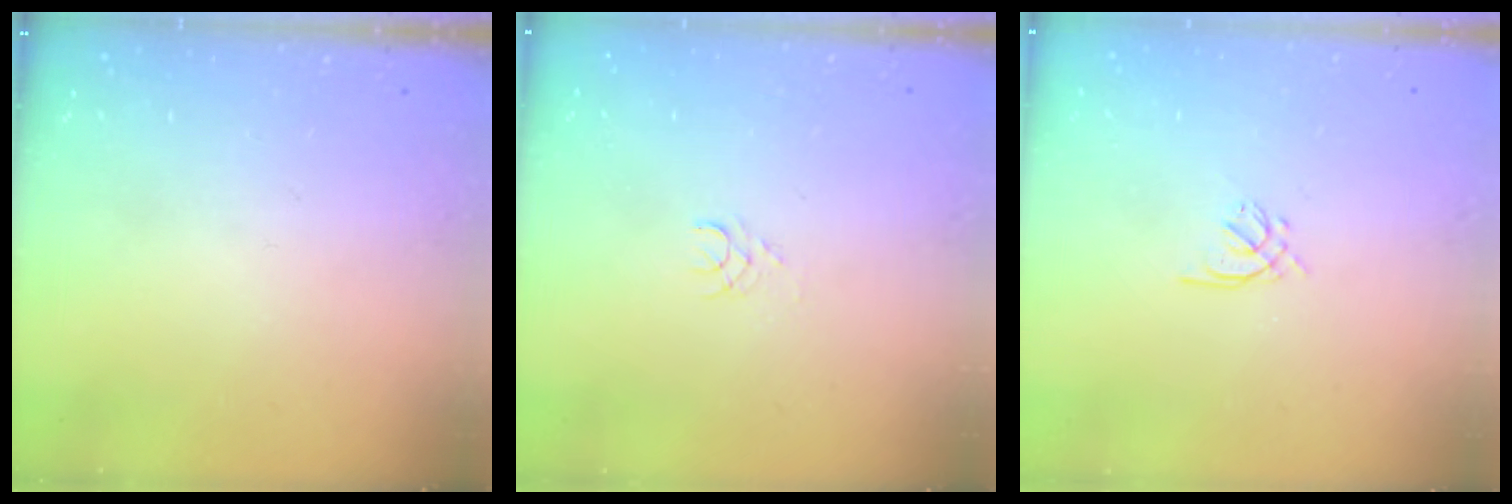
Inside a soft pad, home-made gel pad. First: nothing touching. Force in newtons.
{"total": 2.4, "press": 2.4, "slide": 0.3}
{"total": 1.2, "press": 1.0, "slide": 0.5}